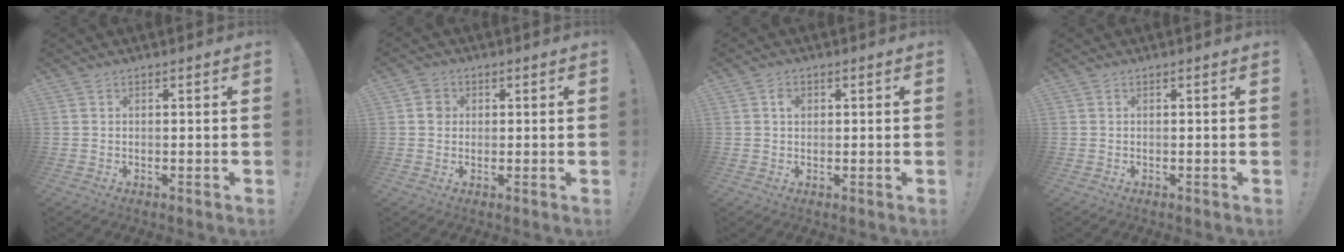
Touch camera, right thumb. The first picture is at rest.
{"total": 3.2, "force": [0.4, 3.0, 1.0], "torque": [-0.005, 0.003, 0.003]}
{"total": 2.1, "force": [0.4, 1.7, 1.2], "torque": [-0.009, -0.001, 0.003]}
{"total": 0.0}